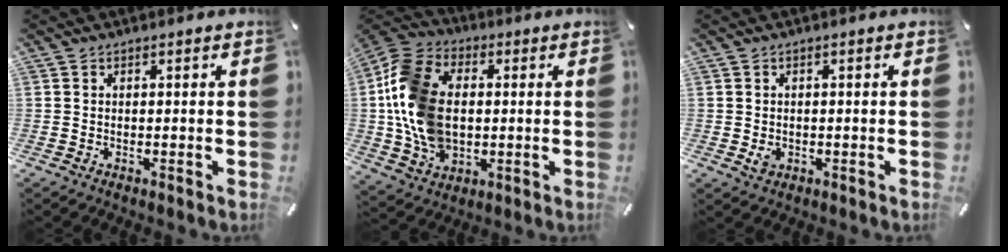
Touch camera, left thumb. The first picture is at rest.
{"total": 16.7, "force": [0.0, 12.3, 11.4], "torque": [-0.266, 0.016, 0.004]}
{"total": 2.0, "force": [-0.4, 1.7, 1.0], "torque": [-0.007, 0.000, -0.009]}